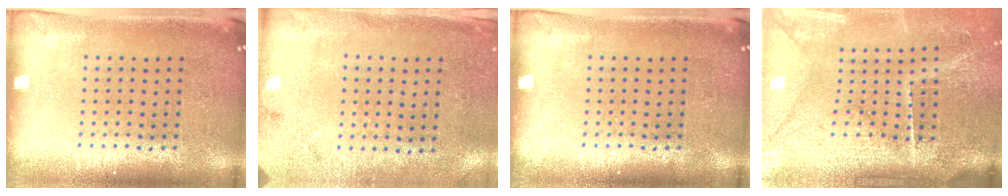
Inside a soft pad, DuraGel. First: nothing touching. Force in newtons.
{"total": 2.7, "press": 2.2, "slide": 1.7}
{"total": 0.0}
{"total": 4.6, "press": 4.0, "slide": 2.4}